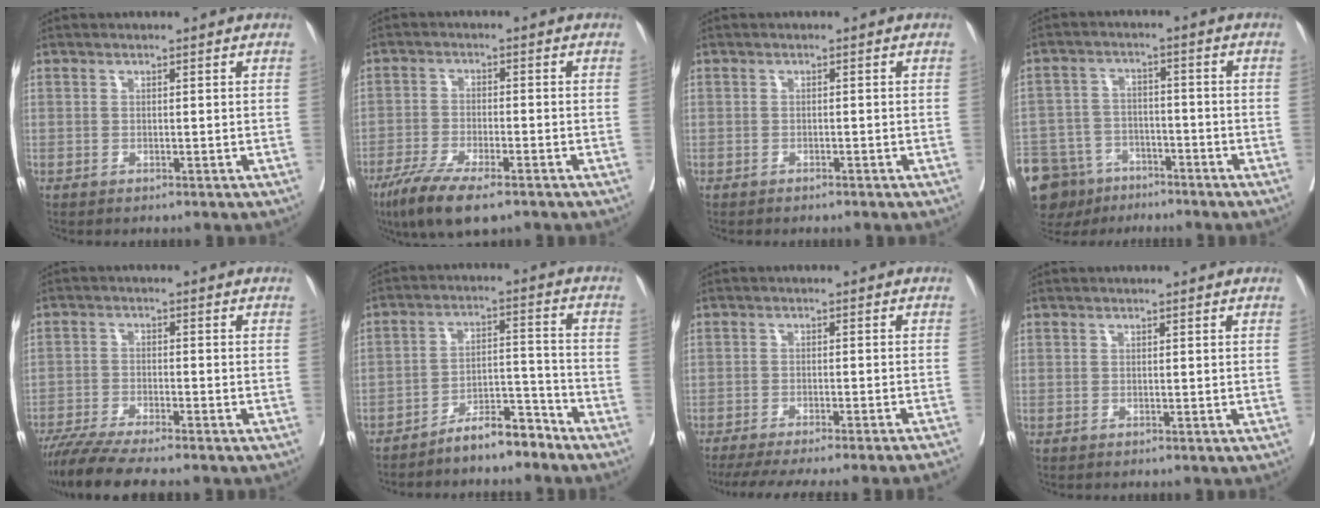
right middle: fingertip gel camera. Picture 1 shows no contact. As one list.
[{"total": 9.8, "force": [-6.8, 2.1, 6.7], "torque": [-0.114, -0.019, -0.111]}, {"total": 2.8, "force": [-2.7, 0.7, 0.2], "torque": [-0.001, -0.004, -0.038]}, {"total": 13.4, "force": [-9.7, 8.2, 4.2], "torque": [-0.095, 0.011, -0.153]}, {"total": 10.1, "force": [-8.6, 0.5, 5.1], "torque": [-0.076, -0.021, -0.140]}, {"total": 6.9, "force": [-6.0, 1.5, 2.9], "torque": [-0.045, 0.017, -0.107]}, {"total": 18.6, "force": [-16.7, -1.0, 8.1], "torque": [-0.095, -0.043, -0.223]}, {"total": 0.0}]